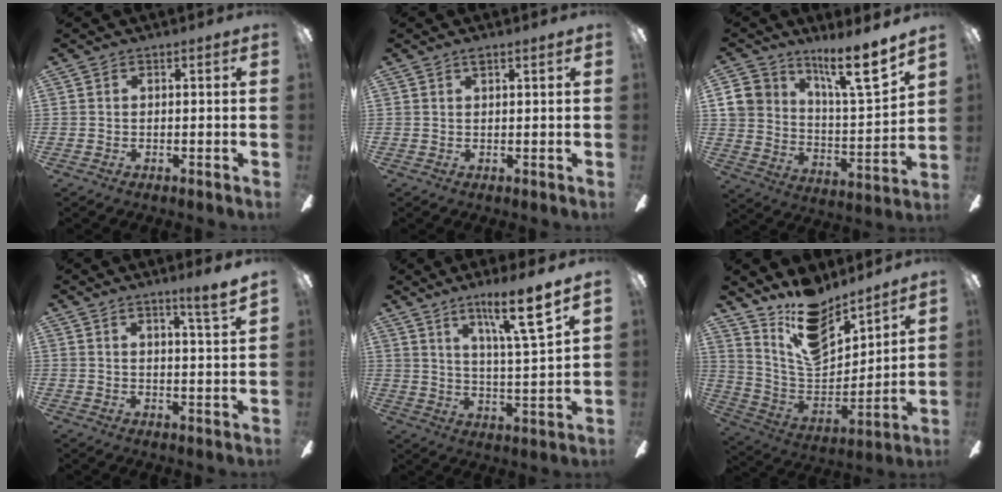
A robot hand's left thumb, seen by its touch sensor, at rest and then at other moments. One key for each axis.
{"total": 1.4, "fx": 1.0, "fy": 0.2, "fz": 1.0, "tx": -0.013, "ty": -0.002, "tz": 0.015}
{"total": 17.2, "fx": 11.6, "fy": 7.0, "fz": 10.6, "tx": -0.170, "ty": -0.073, "tz": 0.199}
{"total": 4.9, "fx": 3.9, "fy": -0.6, "fz": 2.8, "tx": -0.039, "ty": -0.030, "tz": 0.061}
{"total": 13.7, "fx": 9.3, "fy": 1.6, "fz": 9.9, "tx": -0.155, "ty": -0.055, "tz": 0.143}
{"total": 16.3, "fx": 13.2, "fy": 6.7, "fz": 6.9, "tx": -0.129, "ty": -0.095, "tz": 0.238}